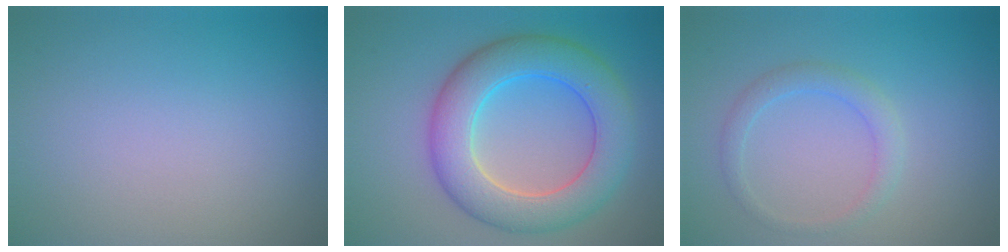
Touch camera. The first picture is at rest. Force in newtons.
{"total": 7.8, "press": 7.8, "slide": 0.2}
{"total": 1.8, "press": 1.8, "slide": 0.0}